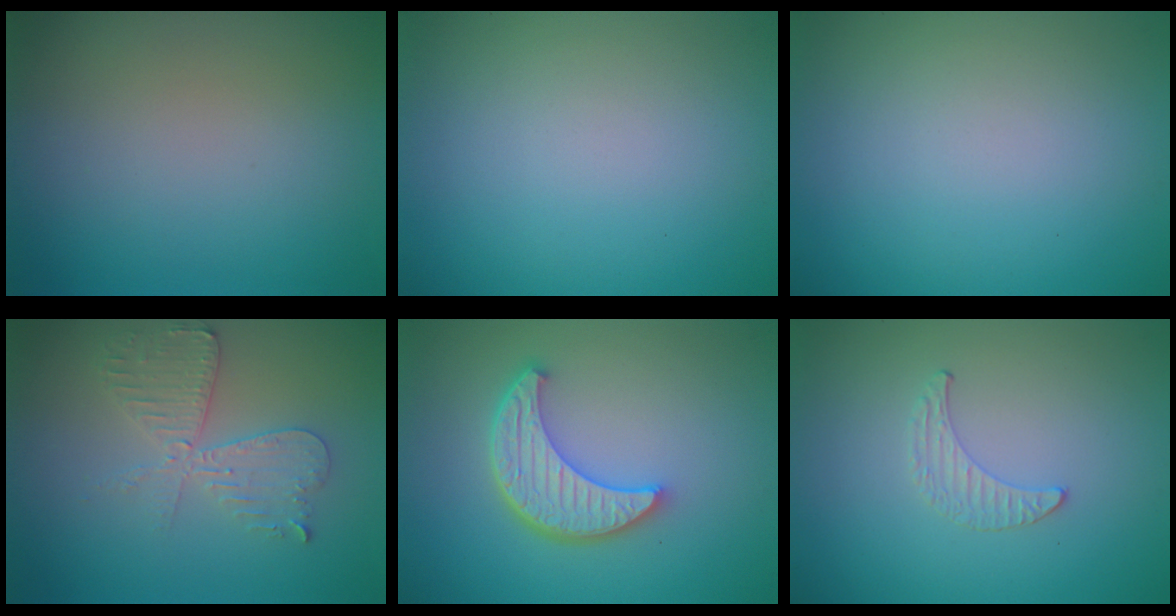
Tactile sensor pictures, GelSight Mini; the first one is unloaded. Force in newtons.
{"total": 0.0}
{"total": 0.0}
{"total": 3.4, "press": 3.3, "slide": 0.6}
{"total": 5.6, "press": 4.3, "slide": 3.6}
{"total": 0.5, "press": 0.5, "slide": 0.2}